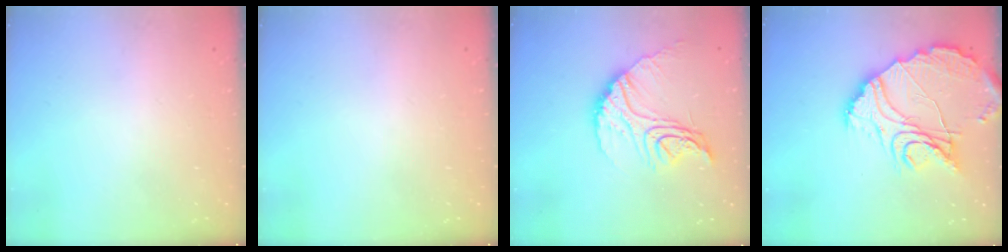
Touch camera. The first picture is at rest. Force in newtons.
{"total": 0.0}
{"total": 16.2, "press": 16.2, "slide": 1.2}
{"total": 17.9, "press": 17.8, "slide": 1.9}